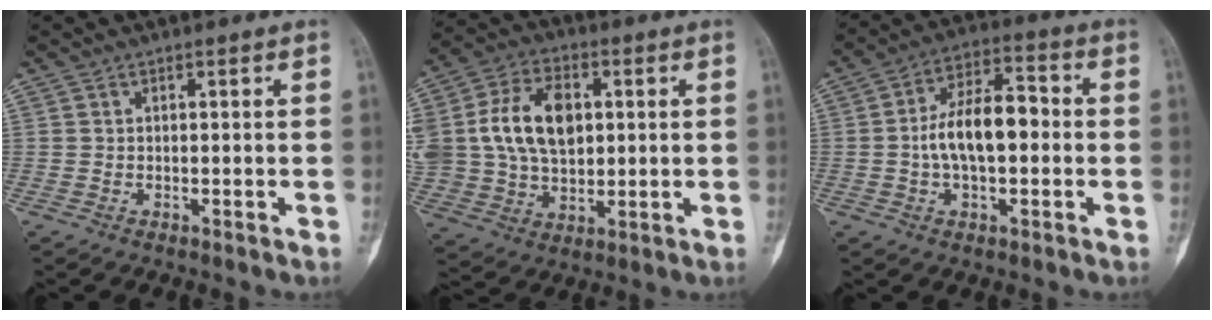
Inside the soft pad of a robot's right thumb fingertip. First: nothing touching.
{"total": 18.0, "force": [3.2, 12.4, 12.7], "torque": [-0.236, 0.005, 0.065]}
{"total": 12.0, "force": [-0.6, 6.2, 10.3], "torque": [-0.166, 0.030, -0.018]}